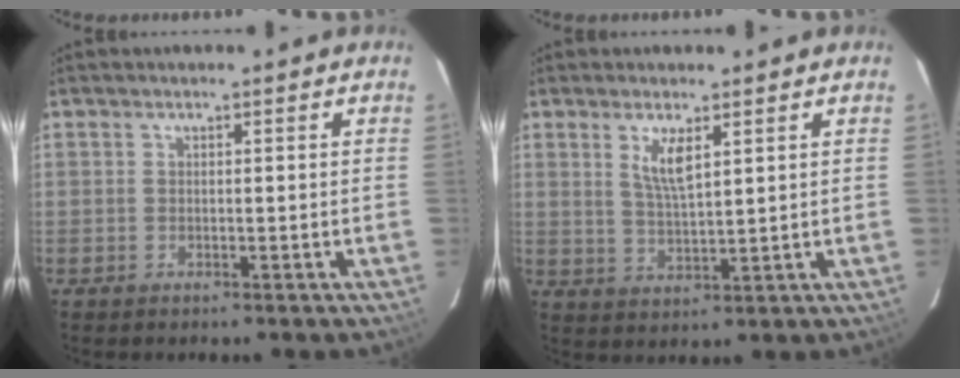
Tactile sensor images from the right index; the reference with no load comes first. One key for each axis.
{"total": 5.0, "fx": 2.3, "fy": 1.2, "fz": 4.3, "tx": -0.082, "ty": -0.006, "tz": 0.047}